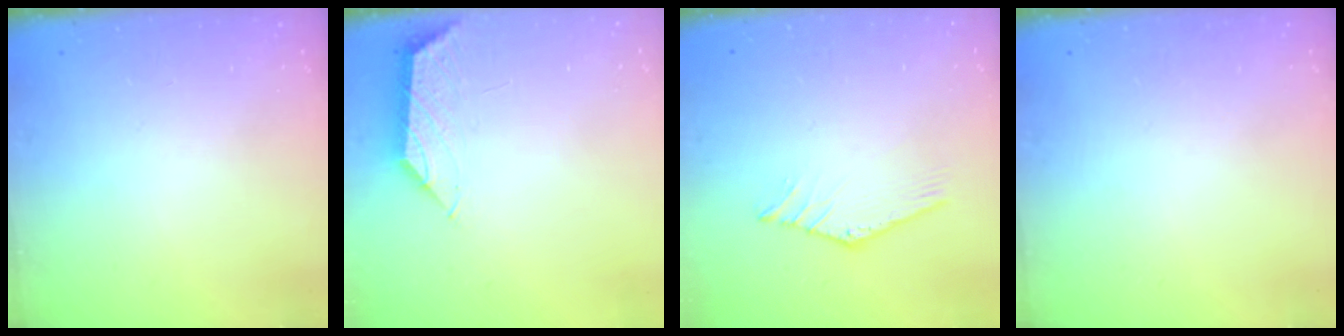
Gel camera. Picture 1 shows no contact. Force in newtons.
{"total": 0.9, "press": 0.8, "slide": 0.4}
{"total": 0.0}
{"total": 0.0}